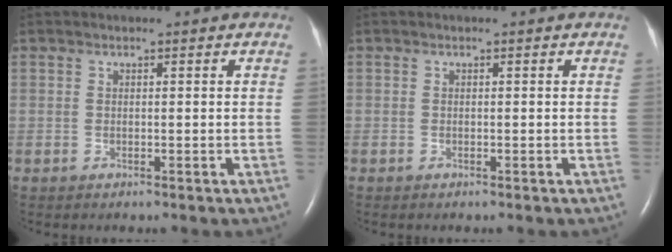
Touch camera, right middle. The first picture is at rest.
{"total": 0.0}